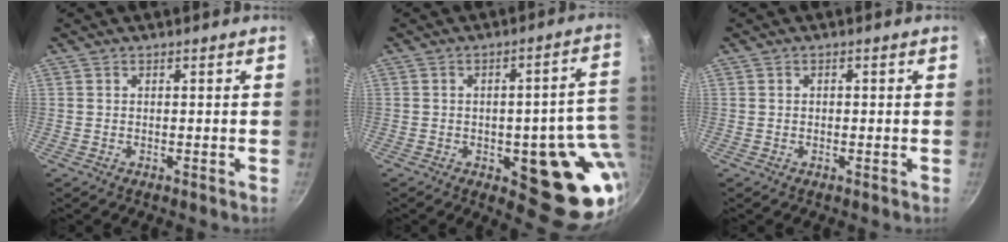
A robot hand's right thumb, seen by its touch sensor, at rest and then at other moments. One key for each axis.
{"total": 18.1, "fx": -2.6, "fy": 7.9, "fz": 16.1, "tx": -0.128, "ty": 0.001, "tz": -0.029}
{"total": 0.6, "fx": -0.1, "fy": 0.5, "fz": 0.3, "tx": -0.002, "ty": 0.004, "tz": 0.000}